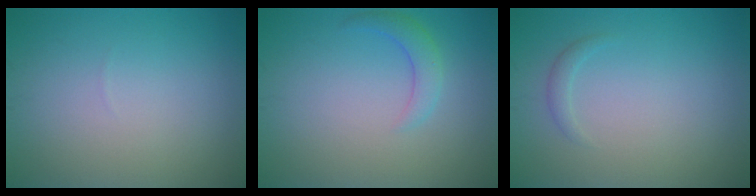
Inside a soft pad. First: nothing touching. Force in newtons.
{"total": 2.1, "press": 2.1, "slide": 0.2}
{"total": 0.8, "press": 0.8, "slide": 0.0}